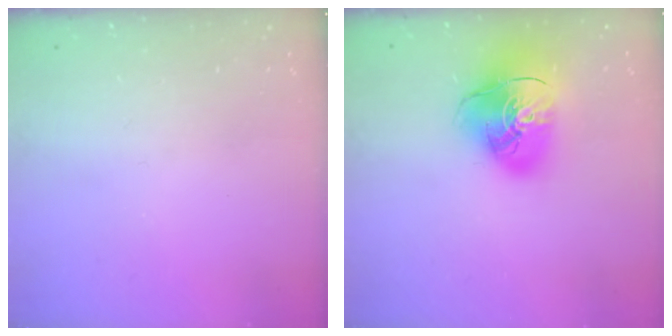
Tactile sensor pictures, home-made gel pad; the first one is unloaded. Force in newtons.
{"total": 16.7, "press": 16.5, "slide": 2.0}